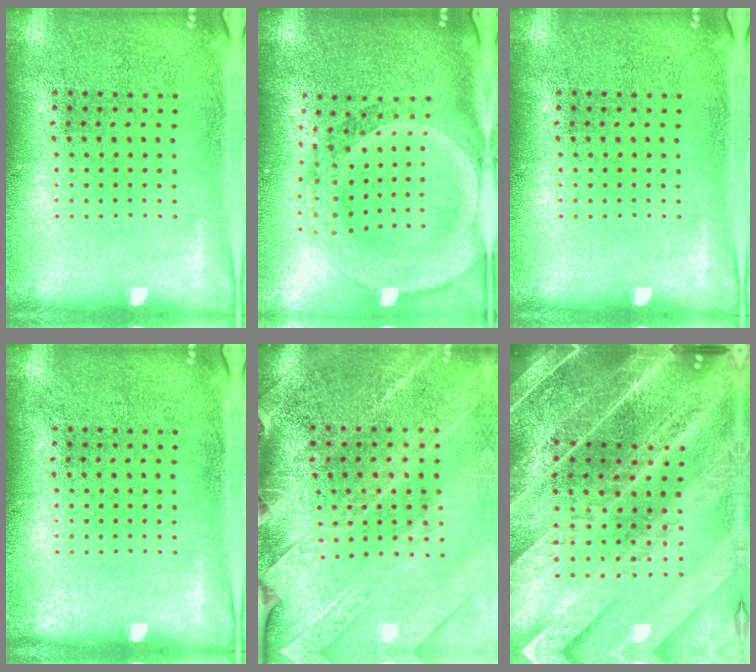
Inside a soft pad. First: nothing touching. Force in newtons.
{"total": 2.9, "press": 2.5, "slide": 1.4}
{"total": 0.0}
{"total": 0.0}
{"total": 2.9, "press": 2.9, "slide": 0.4}
{"total": 5.4, "press": 4.6, "slide": 2.8}